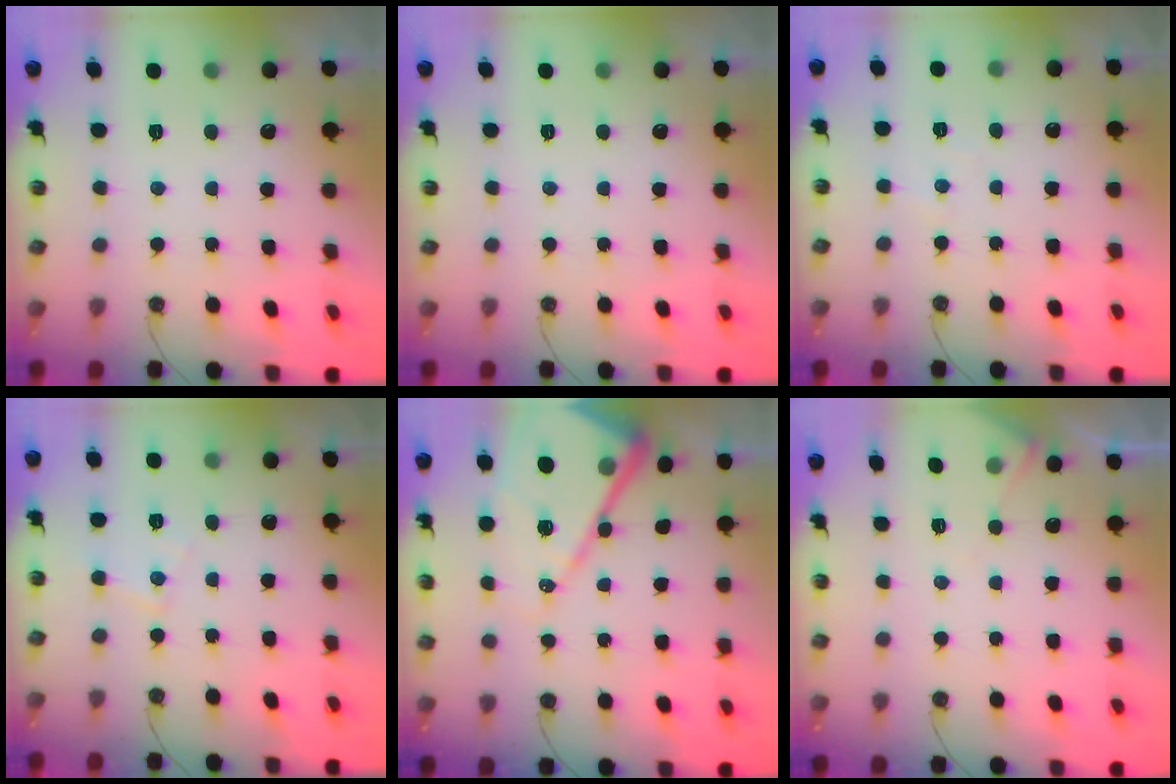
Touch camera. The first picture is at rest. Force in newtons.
{"total": 0.0}
{"total": 2.7, "press": 2.6, "slide": 0.5}
{"total": 6.3, "press": 6.2, "slide": 0.4}
{"total": 17.9, "press": 17.8, "slide": 1.8}
{"total": 5.2, "press": 5.2, "slide": 0.7}